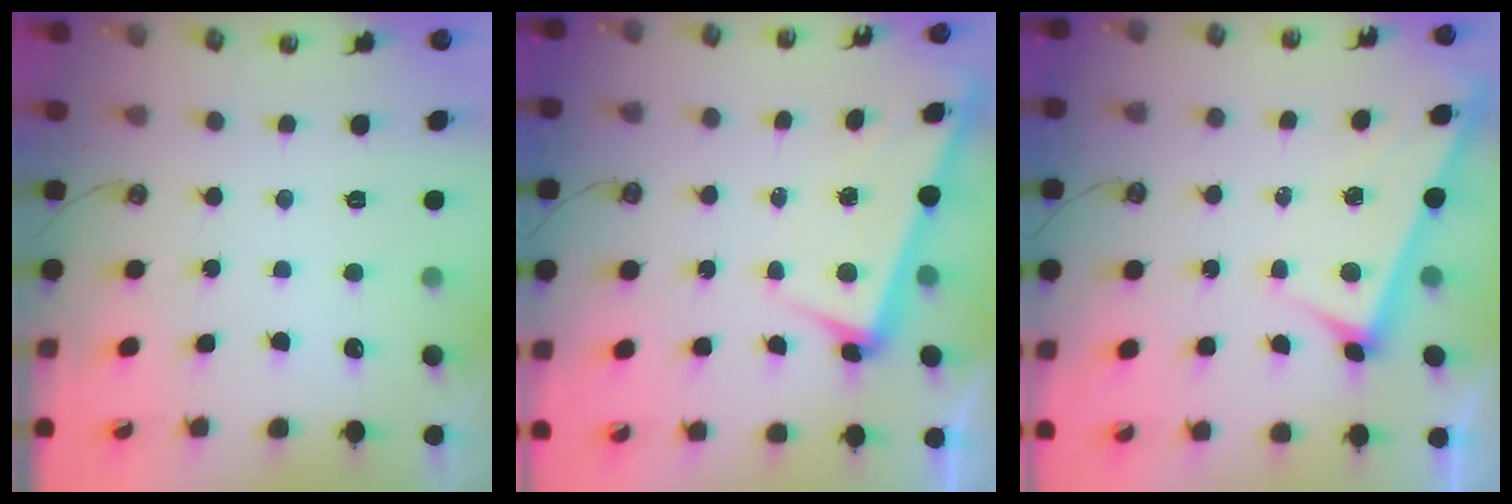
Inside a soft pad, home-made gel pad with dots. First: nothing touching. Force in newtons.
{"total": 3.0, "press": 2.9, "slide": 0.8}
{"total": 2.9, "press": 2.9, "slide": 0.2}